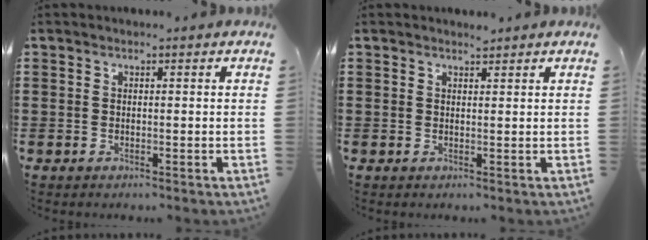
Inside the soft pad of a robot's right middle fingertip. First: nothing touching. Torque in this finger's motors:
{"motor_torque": [-0.03, -0.01, -0.02, -0.01]}